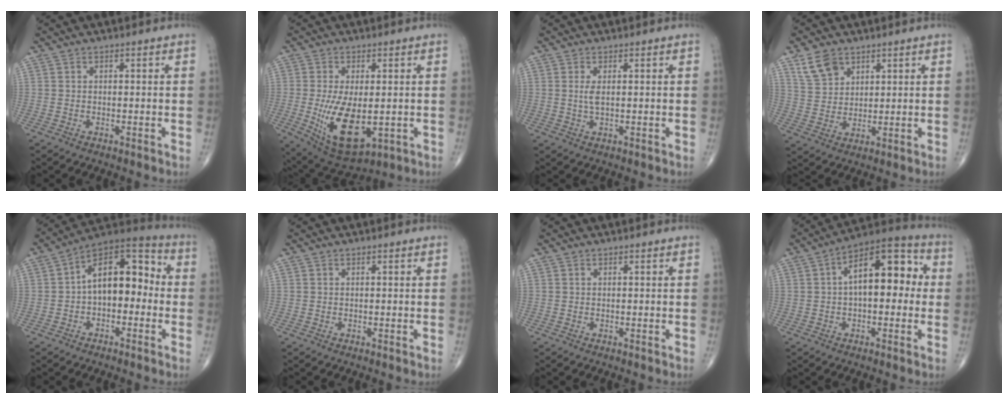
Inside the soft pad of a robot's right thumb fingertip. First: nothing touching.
{"total": 13.1, "force": [-2.0, 6.4, 11.2], "torque": [-0.192, -0.022, -0.014]}
{"total": 2.3, "force": [0.4, 0.8, 2.1], "torque": [-0.048, -0.003, 0.014]}
{"total": 6.6, "force": [4.1, 4.2, 2.9], "torque": [-0.040, -0.018, 0.086]}
{"total": 14.1, "force": [-0.3, 8.3, 11.5], "torque": [-0.139, 0.048, -0.023]}
{"total": 0.0}
{"total": 0.0}
{"total": 15.0, "force": [1.7, 7.5, 12.9], "torque": [-0.171, 0.042, 0.015]}